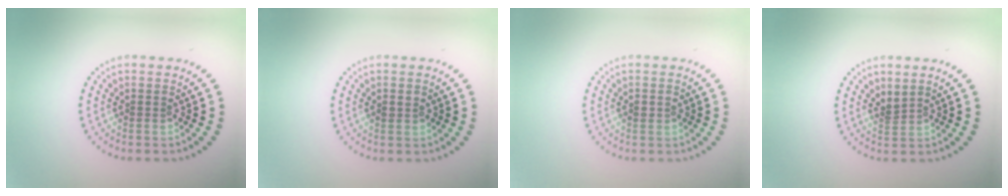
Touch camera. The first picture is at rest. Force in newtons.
{"total": 0.9, "press": 0.9, "slide": 0.1}
{"total": 1.3, "press": 1.2, "slide": 0.3}
{"total": 1.0, "press": 0.6, "slide": 0.8}